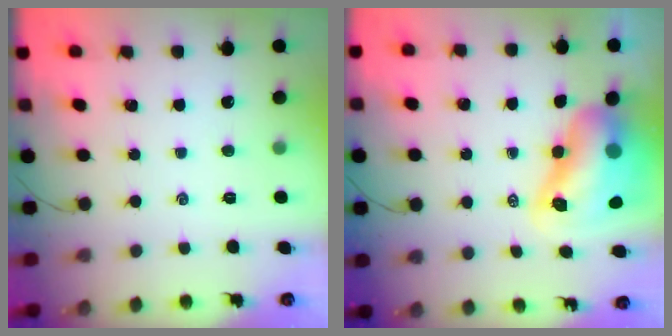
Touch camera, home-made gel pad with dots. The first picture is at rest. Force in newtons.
{"total": 12.7, "press": 12.2, "slide": 3.4}